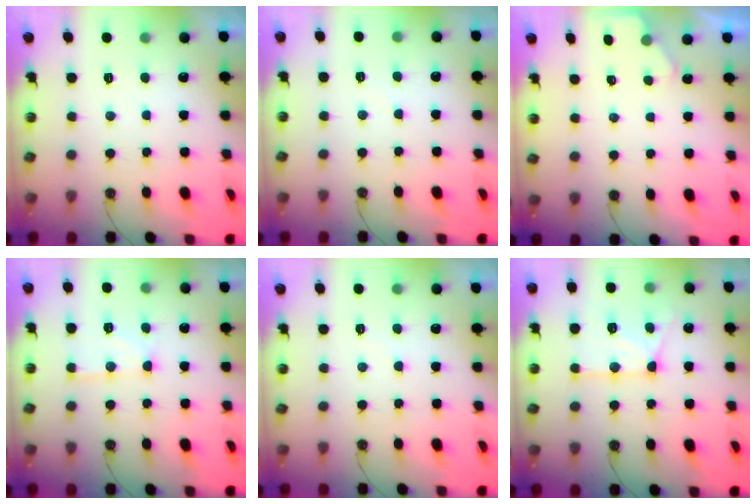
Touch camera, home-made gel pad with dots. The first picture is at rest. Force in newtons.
{"total": 4.9, "press": 4.9, "slide": 0.6}
{"total": 1.9, "press": 1.9, "slide": 0.3}
{"total": 11.3, "press": 11.2, "slide": 1.1}
{"total": 2.0, "press": 2.0, "slide": 0.3}
{"total": 13.4, "press": 13.3, "slide": 1.2}